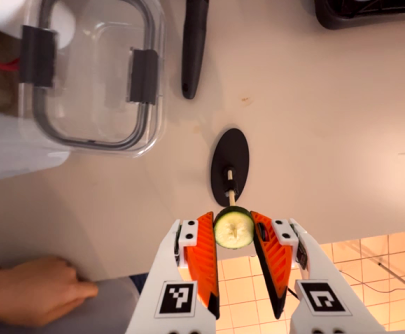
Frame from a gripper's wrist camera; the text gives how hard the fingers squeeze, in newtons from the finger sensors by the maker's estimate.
{"total": 5.7, "left": 5.5, "right": 5.8}